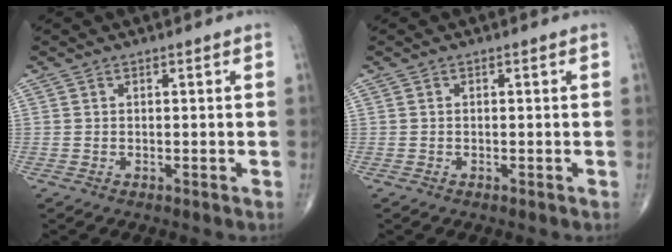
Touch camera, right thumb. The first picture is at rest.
{"total": 0.0}